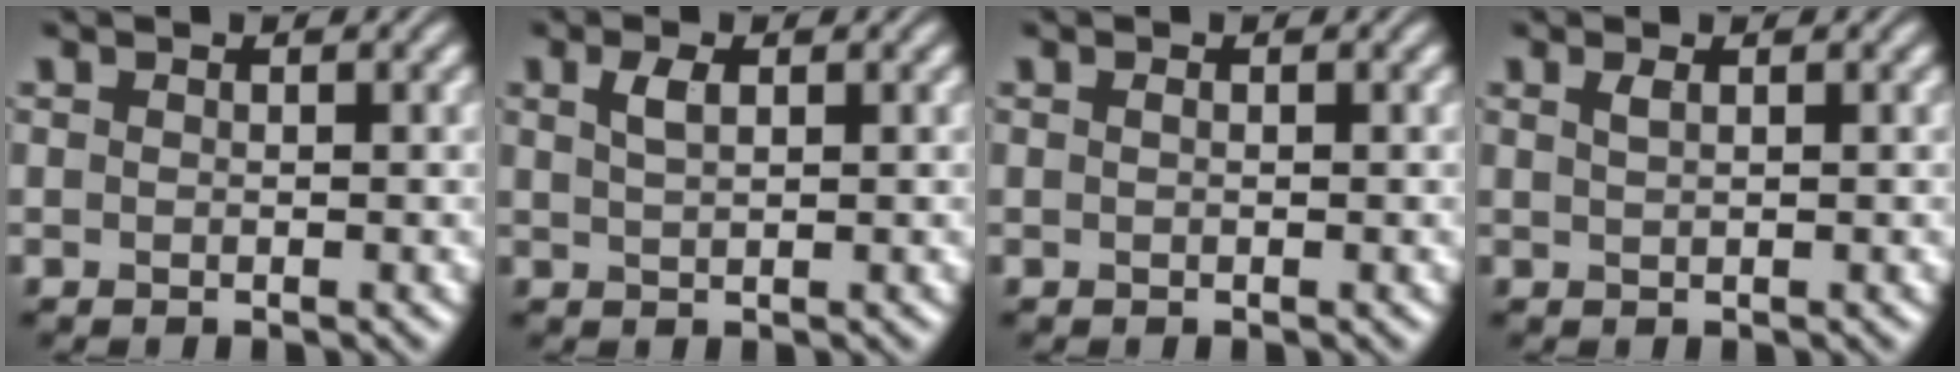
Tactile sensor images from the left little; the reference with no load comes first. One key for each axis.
{"total": 1.7, "fx": 0.8, "fy": 0.6, "fz": 1.3, "tx": -0.029, "ty": 0.004, "tz": 0.017}
{"total": 0.0}
{"total": 0.9, "fx": 0.4, "fy": 0.3, "fz": 0.7, "tx": -0.011, "ty": 0.001, "tz": 0.008}